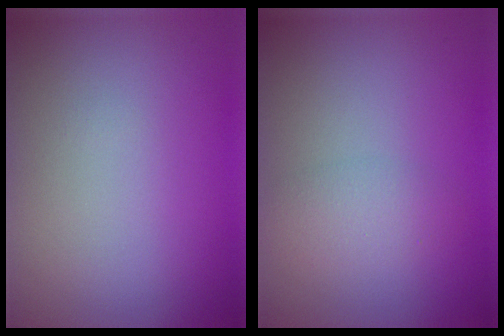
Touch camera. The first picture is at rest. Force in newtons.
{"total": 2.2, "press": 2.1, "slide": 0.2}